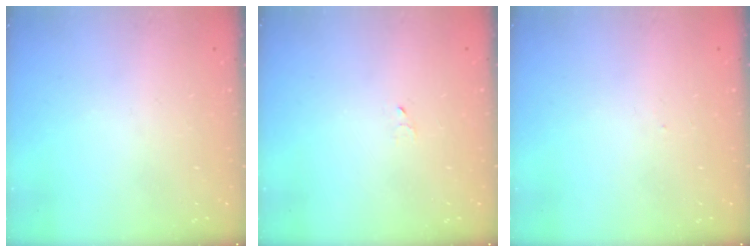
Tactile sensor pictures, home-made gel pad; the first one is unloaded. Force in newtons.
{"total": 2.4, "press": 2.4, "slide": 0.2}
{"total": 2.1, "press": 2.1, "slide": 0.1}